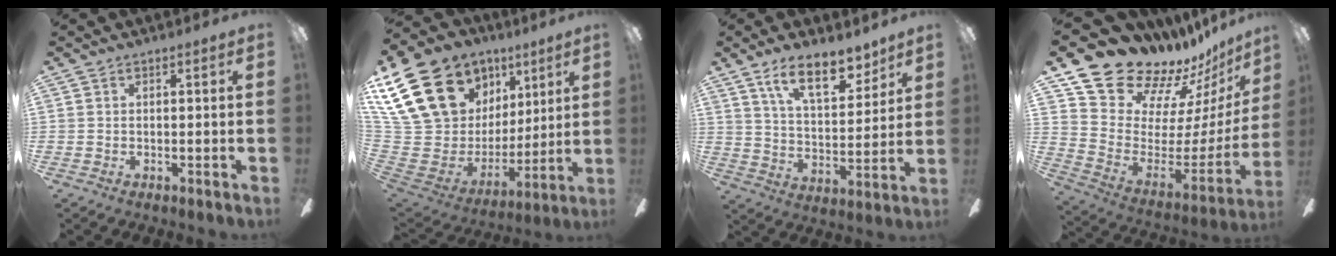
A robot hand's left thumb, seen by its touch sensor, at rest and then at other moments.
{"total": 25.2, "force": [14.0, 16.5, 12.9], "torque": [-0.275, -0.076, 0.290]}
{"total": 14.5, "force": [10.3, 5.8, 8.3], "torque": [-0.129, -0.053, 0.180]}
{"total": 19.4, "force": [16.9, 8.5, 4.3], "torque": [-0.080, -0.148, 0.322]}